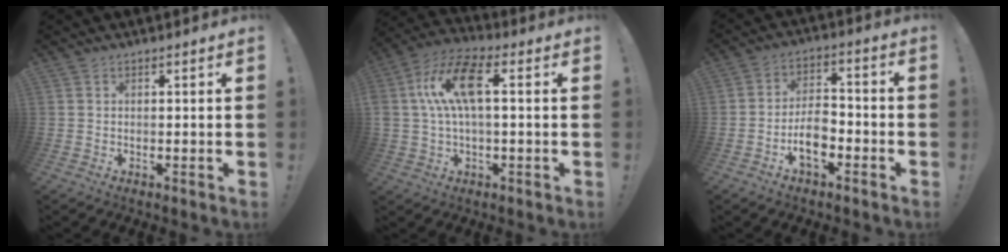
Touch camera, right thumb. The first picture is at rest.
{"total": 13.8, "force": [1.8, 6.5, 12.0], "torque": [-0.239, 0.016, 0.032]}
{"total": 9.1, "force": [-4.3, 4.9, 6.4], "torque": [-0.125, 0.017, -0.077]}